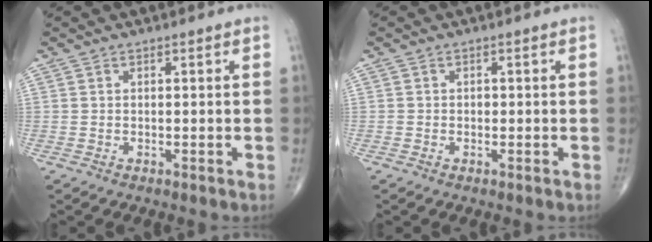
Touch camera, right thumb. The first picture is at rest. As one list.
[{"total": 0.7, "force": [-0.1, 0.6, 0.3], "torque": [-0.001, 0.002, -0.003]}]